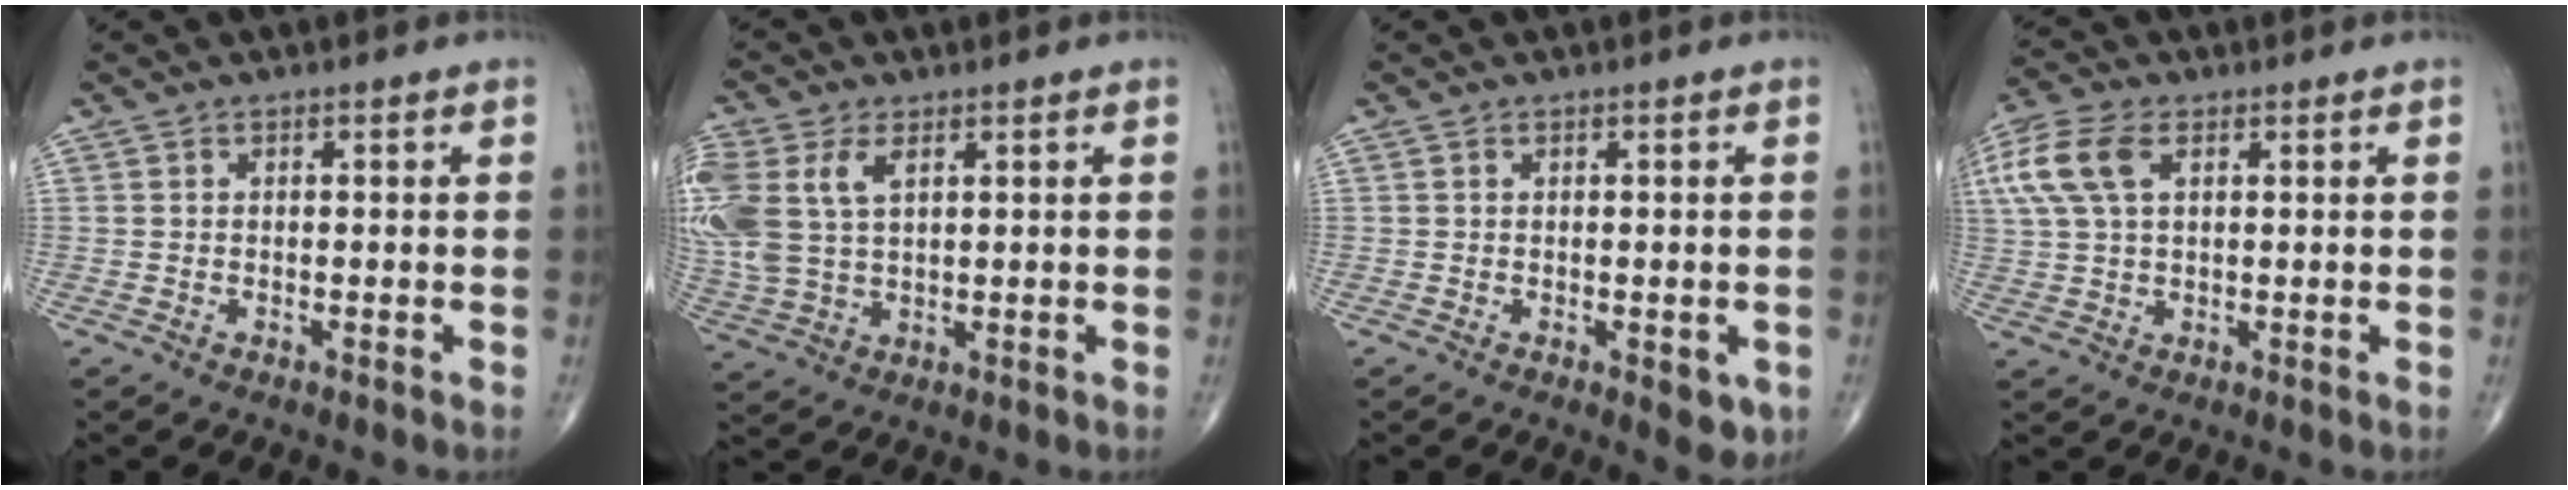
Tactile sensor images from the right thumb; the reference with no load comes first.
{"total": 13.6, "force": [4.1, 8.4, 9.9], "torque": [-0.258, 0.004, 0.088]}
{"total": 4.0, "force": [-1.0, 1.9, 3.4], "torque": [-0.024, -0.007, -0.007]}
{"total": 10.4, "force": [3.6, 5.8, 7.9], "torque": [-0.191, 0.017, 0.072]}